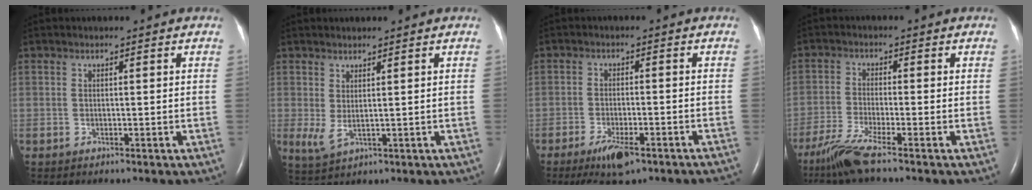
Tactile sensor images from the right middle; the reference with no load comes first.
{"total": 3.2, "force": [0.3, 0.9, 3.1], "torque": [-0.075, -0.002, 0.019]}
{"total": 8.0, "force": [-5.9, 1.4, 5.3], "torque": [-0.081, -0.016, -0.094]}
{"total": 6.9, "force": [-5.3, -0.8, 4.4], "torque": [-0.093, -0.028, -0.104]}